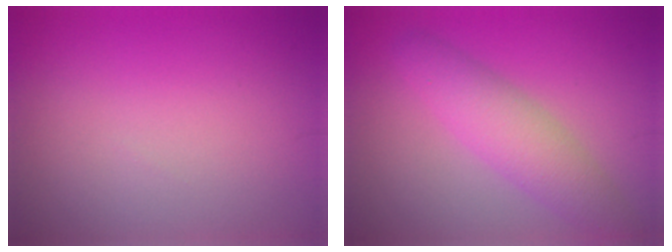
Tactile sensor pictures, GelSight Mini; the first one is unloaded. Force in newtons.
{"total": 4.5, "press": 4.5, "slide": 0.1}